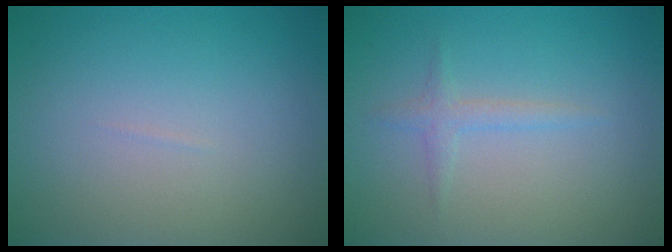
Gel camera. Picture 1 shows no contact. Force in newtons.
{"total": 1.3, "press": 1.2, "slide": 0.0}